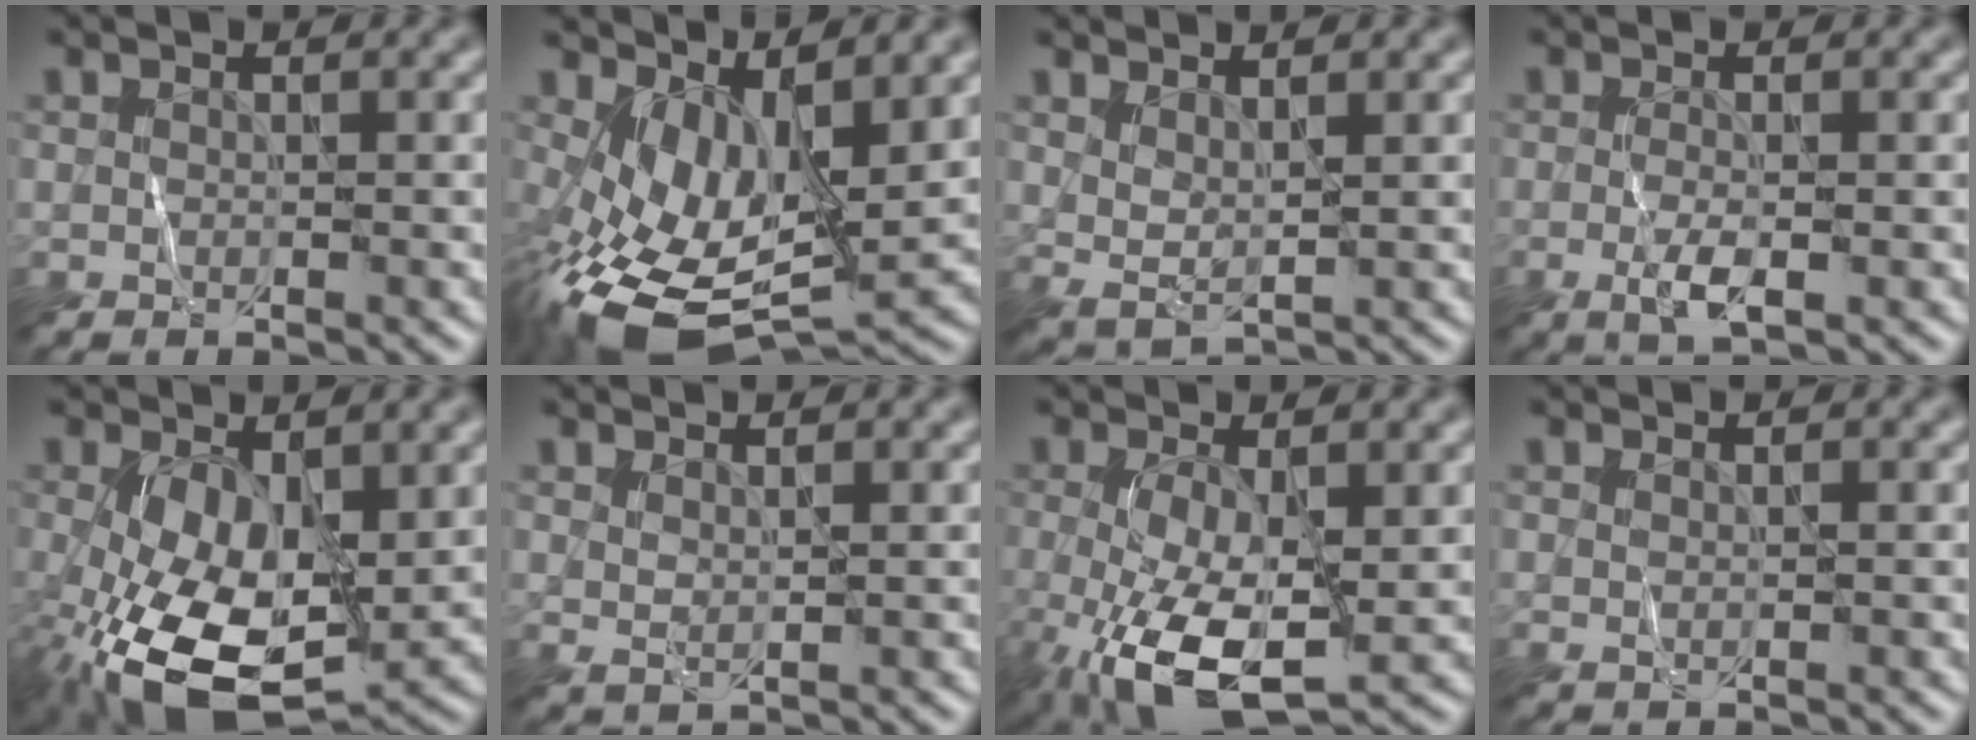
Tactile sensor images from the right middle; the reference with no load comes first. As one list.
[{"total": 9.3, "force": [-0.9, 5.1, 7.7], "torque": [-0.155, -0.023, -0.007]}, {"total": 1.8, "force": [1.3, 0.6, 1.1], "torque": [-0.027, -0.010, 0.030]}, {"total": 2.6, "force": [-0.7, 0.7, 2.4], "torque": [-0.051, -0.008, -0.016]}, {"total": 10.7, "force": [-2.1, 5.9, 8.6], "torque": [-0.195, -0.033, -0.026]}, {"total": 1.2, "force": [0.8, 0.4, 0.8], "torque": [-0.020, -0.005, 0.021]}, {"total": 7.7, "force": [-2.0, 3.2, 6.7], "torque": [-0.147, -0.014, -0.033]}, {"total": 0.6, "force": [0.3, 0.2, 0.5], "torque": [-0.010, -0.003, 0.007]}]